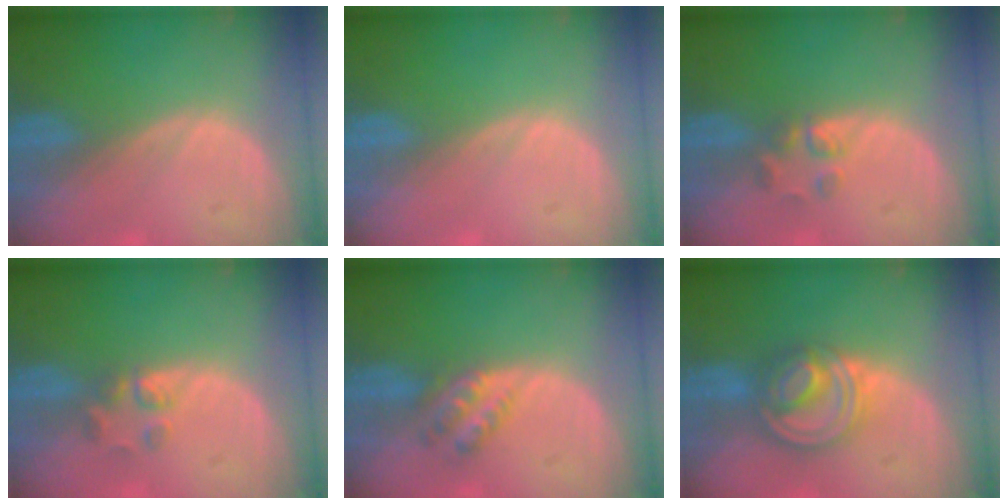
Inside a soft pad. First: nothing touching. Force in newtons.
{"total": 0.0}
{"total": 2.6, "press": 2.4, "slide": 0.9}
{"total": 2.6, "press": 2.4, "slide": 0.9}
{"total": 4.5, "press": 4.0, "slide": 2.0}
{"total": 8.2, "press": 6.9, "slide": 4.4}